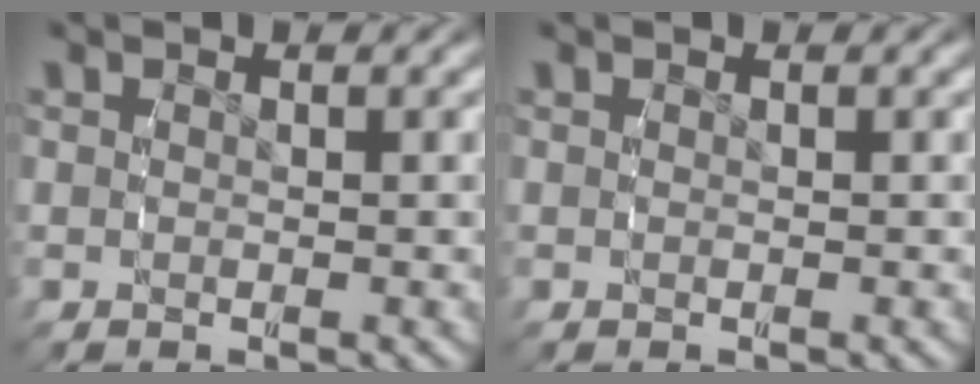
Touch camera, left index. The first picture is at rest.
{"total": 0.0}